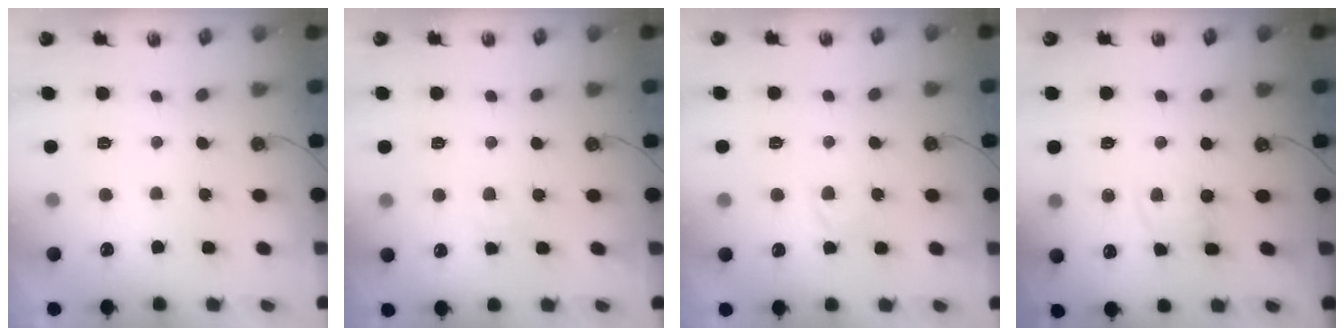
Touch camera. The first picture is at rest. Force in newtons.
{"total": 4.4, "press": 4.4, "slide": 0.6}
{"total": 2.3, "press": 2.2, "slide": 0.3}
{"total": 1.1, "press": 1.1, "slide": 0.2}